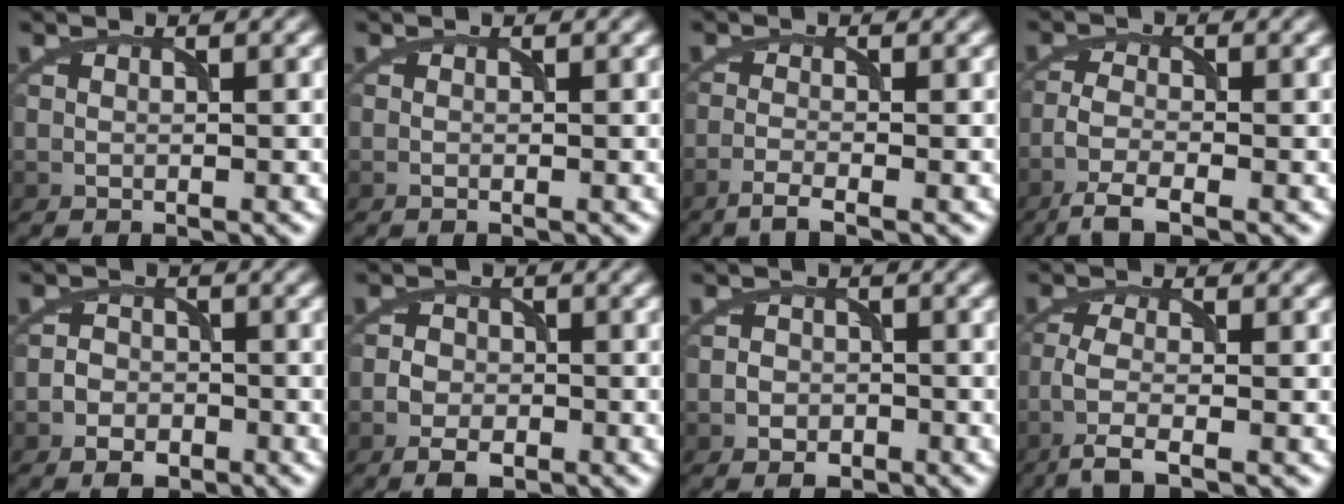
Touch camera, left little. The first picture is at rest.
{"total": 0.0}
{"total": 2.2, "force": [-1.6, 0.4, 1.5], "torque": [-0.029, -0.002, -0.044]}
{"total": 3.8, "force": [-2.6, 0.9, 2.6], "torque": [-0.061, -0.007, -0.065]}
{"total": 2.7, "force": [-1.6, 1.9, 1.0], "torque": [-0.006, 0.004, -0.037]}
{"total": 3.4, "force": [-1.9, 2.1, 1.9], "torque": [-0.027, 0.001, -0.042]}
{"total": 2.0, "force": [-1.0, 1.5, 0.8], "torque": [-0.005, 0.001, -0.021]}
{"total": 3.9, "force": [-2.4, 0.8, 2.9], "torque": [-0.065, -0.006, -0.060]}